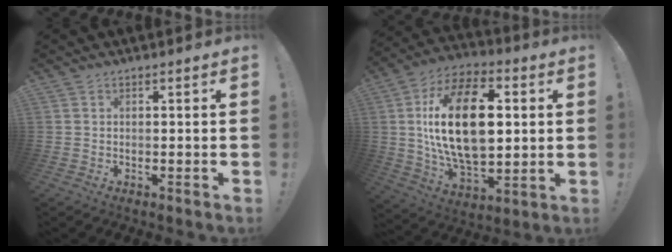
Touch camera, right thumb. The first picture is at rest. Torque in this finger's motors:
{"motor_torque": [1.69, 1.83, 2.49, 0.13, 0.26]}